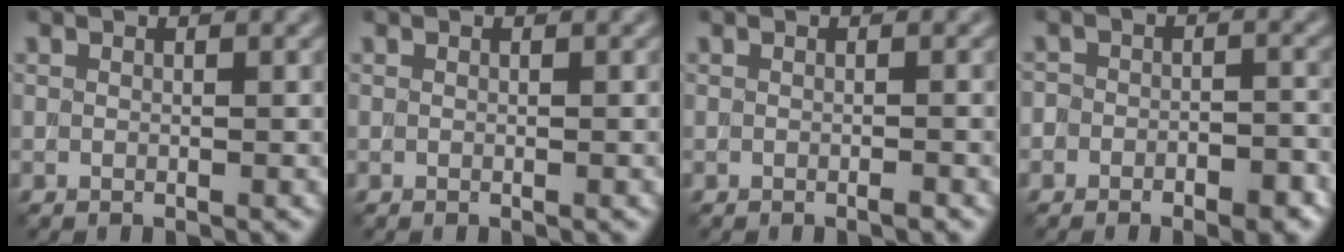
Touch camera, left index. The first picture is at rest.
{"total": 0.6, "force": [0.0, 0.2, 0.5], "torque": [-0.002, -0.001, -0.004]}
{"total": 0.8, "force": [-0.3, 0.2, 0.7], "torque": [-0.008, -0.001, -0.010]}
{"total": 4.5, "force": [-3.0, 2.6, 2.2], "torque": [-0.011, 0.017, -0.042]}